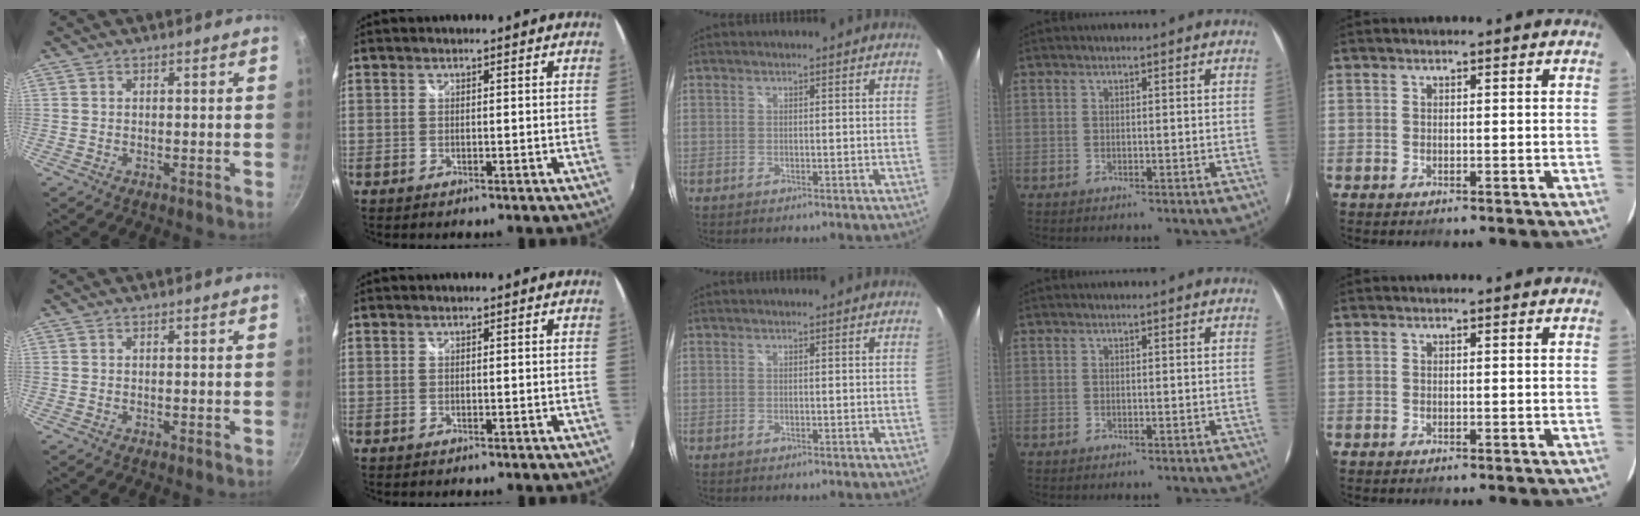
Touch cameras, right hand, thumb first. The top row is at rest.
{}